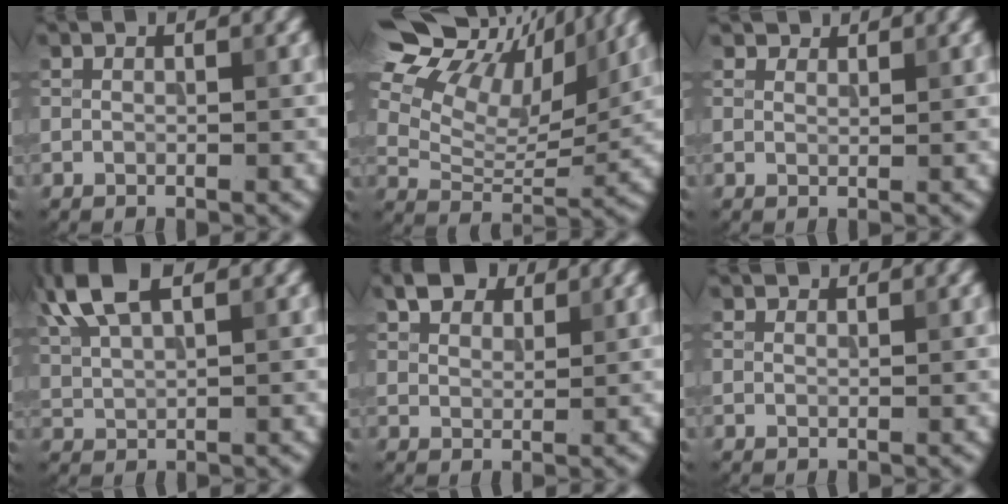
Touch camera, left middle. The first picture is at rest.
{"total": 13.3, "force": [9.7, 5.4, 7.3], "torque": [-0.156, 0.034, 0.147]}
{"total": 1.7, "force": [1.6, 0.6, 0.2], "torque": [-0.010, -0.002, 0.022]}
{"total": 6.1, "force": [3.6, 2.3, 4.3], "torque": [-0.100, 0.019, 0.070]}
{"total": 2.9, "force": [2.1, 1.6, 1.2], "torque": [-0.025, 0.007, 0.039]}
{"total": 0.9, "force": [0.9, 0.2, 0.1], "torque": [-0.002, -0.004, 0.011]}